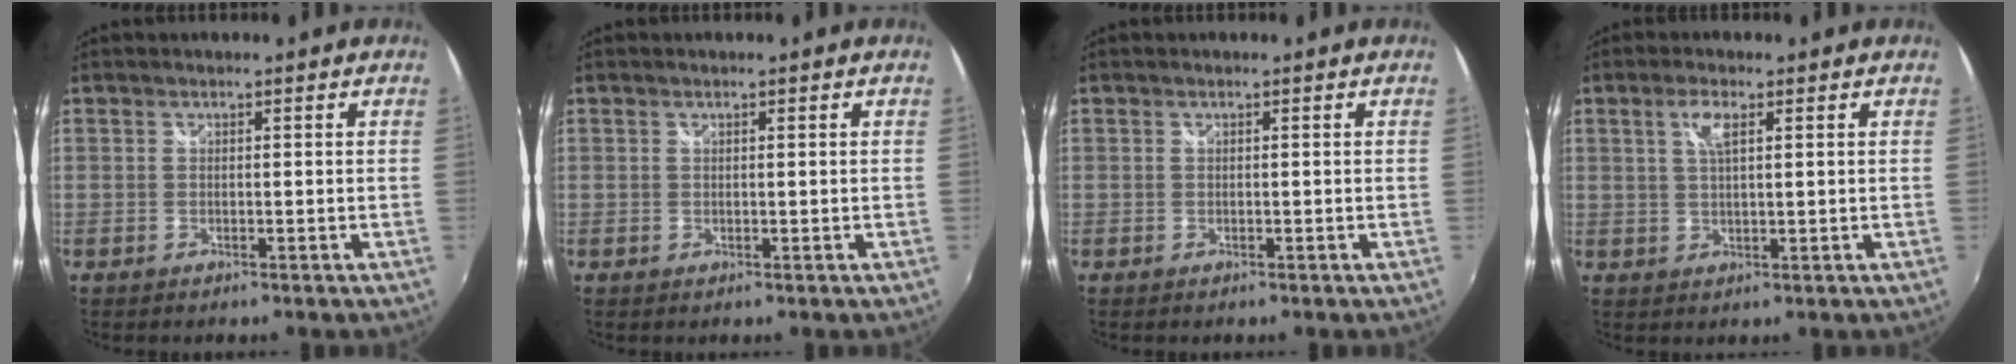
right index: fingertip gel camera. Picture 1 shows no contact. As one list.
[{"total": 0.0}, {"total": 0.0}, {"total": 3.4, "force": [1.4, 1.0, 2.9], "torque": [-0.056, 0.004, 0.025]}]